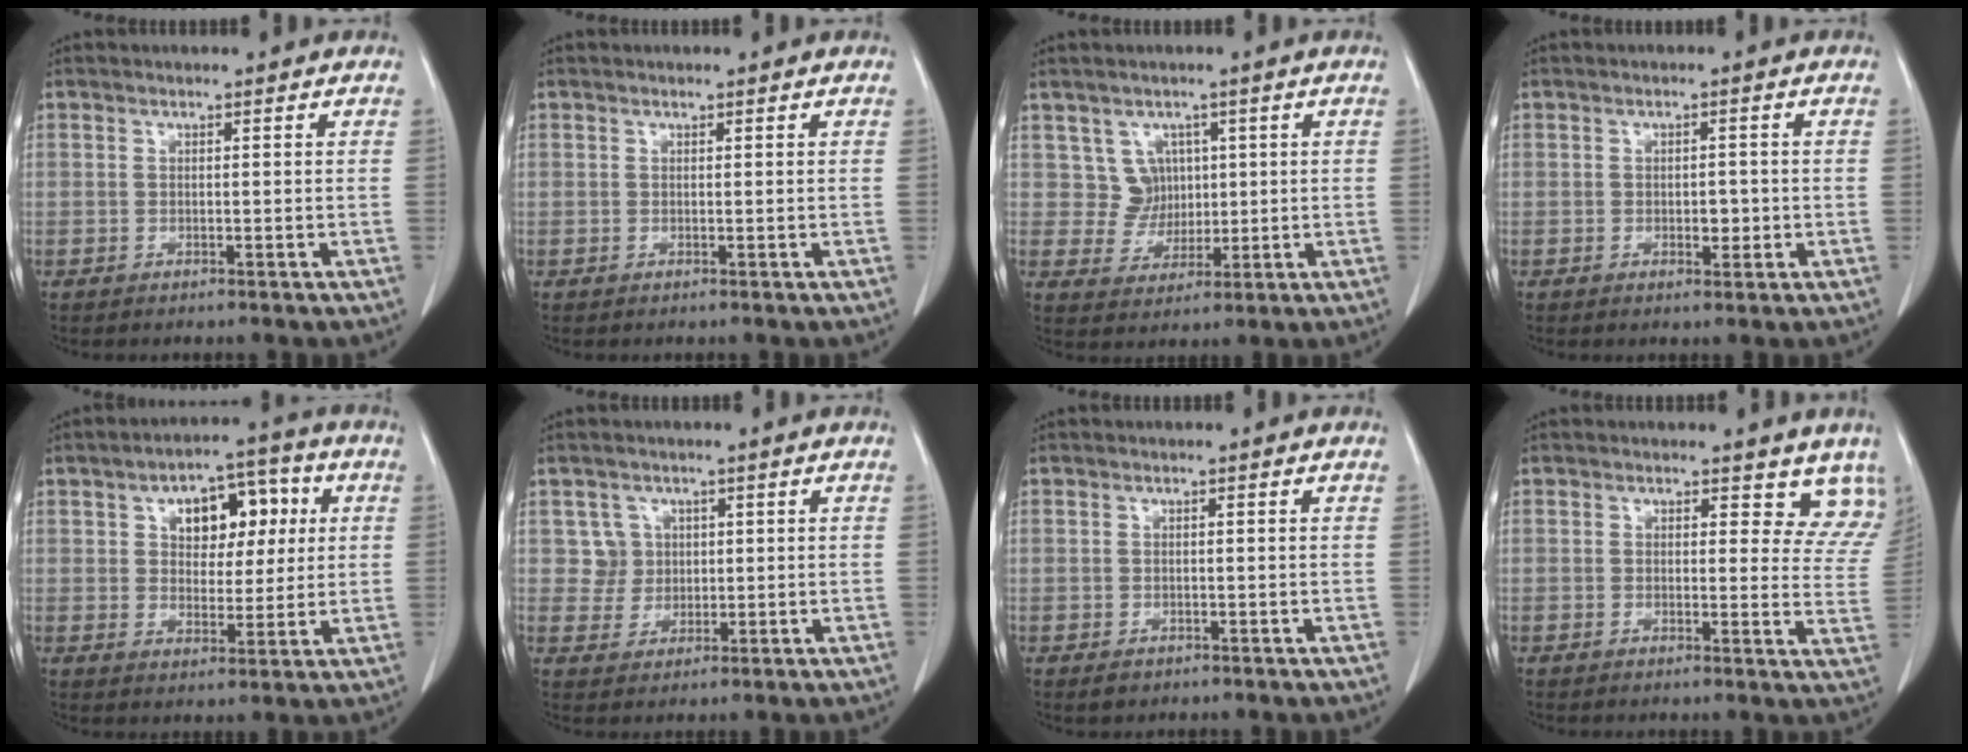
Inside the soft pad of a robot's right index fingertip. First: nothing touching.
{"total": 0.0}
{"total": 4.8, "force": [1.5, 4.5, 0.5], "torque": [-0.005, 0.012, 0.035]}
{"total": 2.7, "force": [-0.5, 1.5, 2.2], "torque": [-0.031, 0.002, -0.003]}
{"total": 12.2, "force": [3.4, 7.4, 9.1], "torque": [-0.143, 0.034, 0.059]}
{"total": 4.0, "force": [1.2, 3.8, 0.0], "torque": [0.009, 0.011, 0.024]}
{"total": 1.7, "force": [-0.8, 1.4, 0.6], "torque": [-0.008, 0.001, -0.003]}
{"total": 8.0, "force": [6.5, 3.9, 2.5], "torque": [0.004, -0.012, 0.056]}